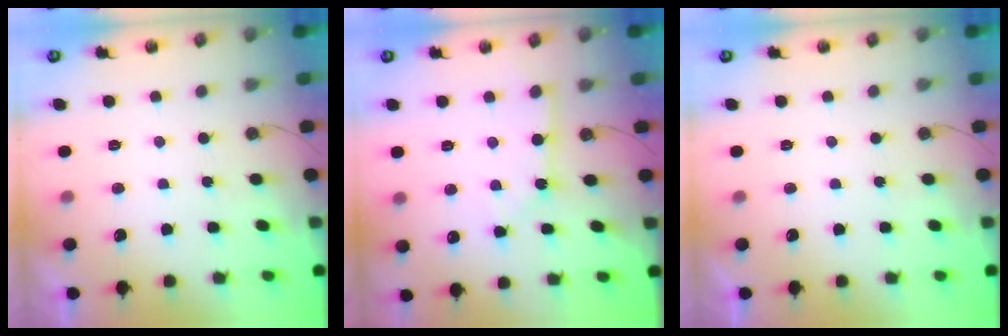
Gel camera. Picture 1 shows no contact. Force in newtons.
{"total": 2.4, "press": 2.4, "slide": 0.3}
{"total": 0.0}